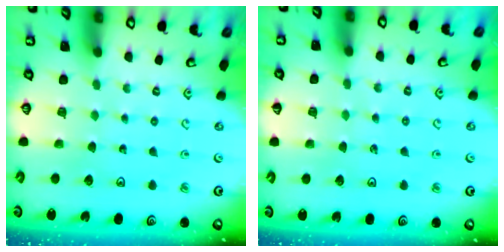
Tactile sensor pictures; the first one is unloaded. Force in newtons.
{"total": 2.5, "press": 2.5, "slide": 0.4}